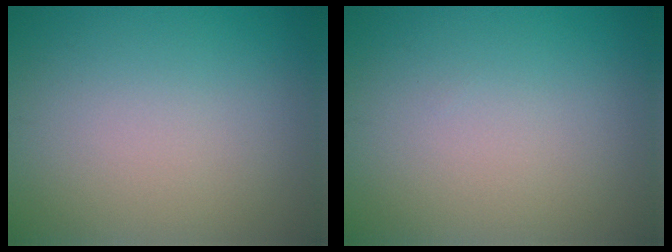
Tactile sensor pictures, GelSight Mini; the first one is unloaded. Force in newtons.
{"total": 0.0}